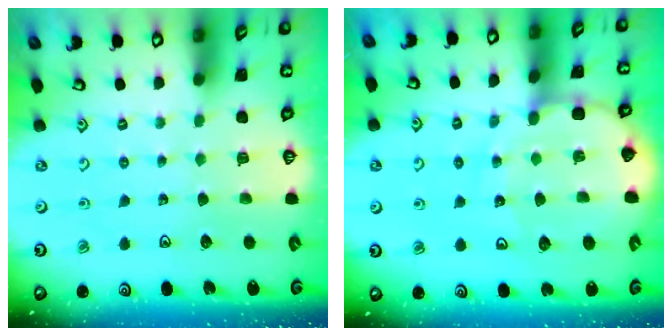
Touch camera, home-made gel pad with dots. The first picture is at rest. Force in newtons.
{"total": 11.7, "press": 11.6, "slide": 1.4}